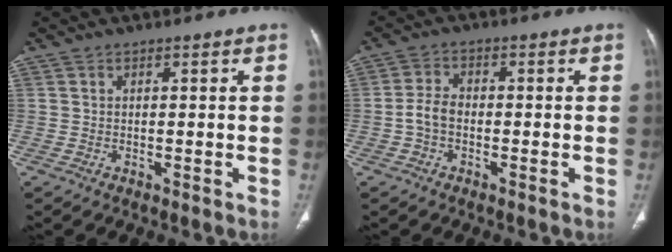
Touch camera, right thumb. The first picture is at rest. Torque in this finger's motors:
{"motor_torque": [0.96, 1.16, 0.79, -0.69, 0.04]}